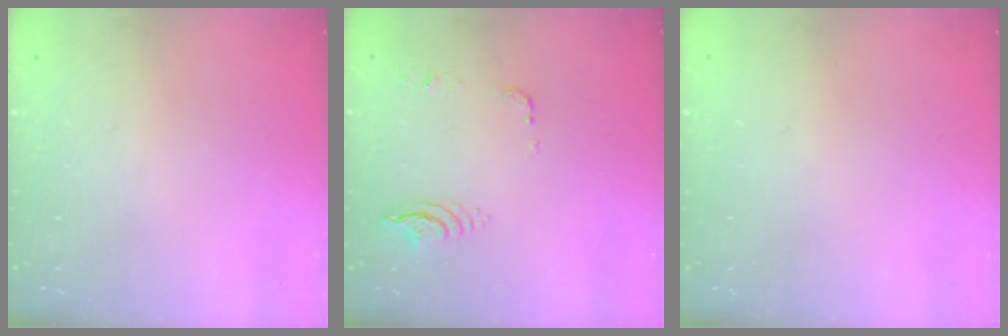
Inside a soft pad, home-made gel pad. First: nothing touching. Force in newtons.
{"total": 6.7, "press": 6.7, "slide": 0.5}
{"total": 0.0}